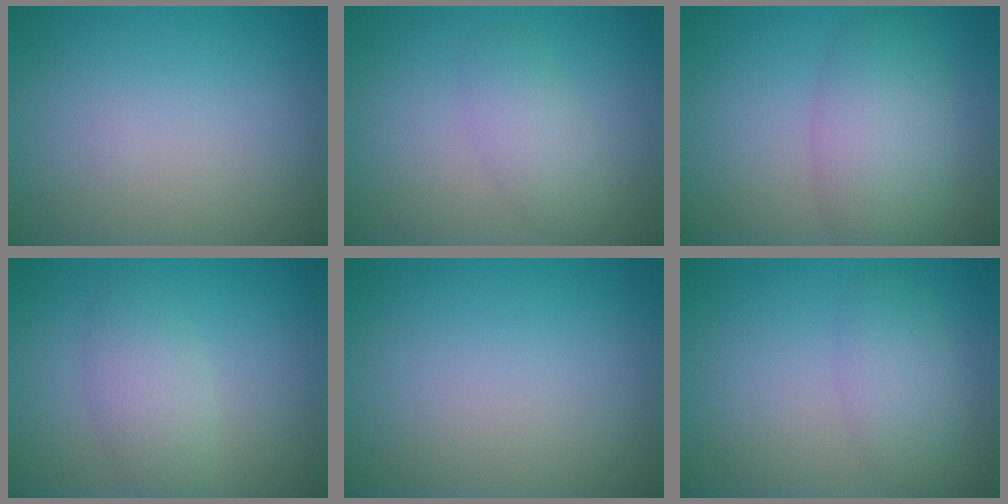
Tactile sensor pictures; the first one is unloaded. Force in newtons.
{"total": 2.2, "press": 2.2, "slide": 0.1}
{"total": 5.1, "press": 5.1, "slide": 0.4}
{"total": 2.9, "press": 2.9, "slide": 0.1}
{"total": 0.0}
{"total": 2.8, "press": 2.8, "slide": 0.0}